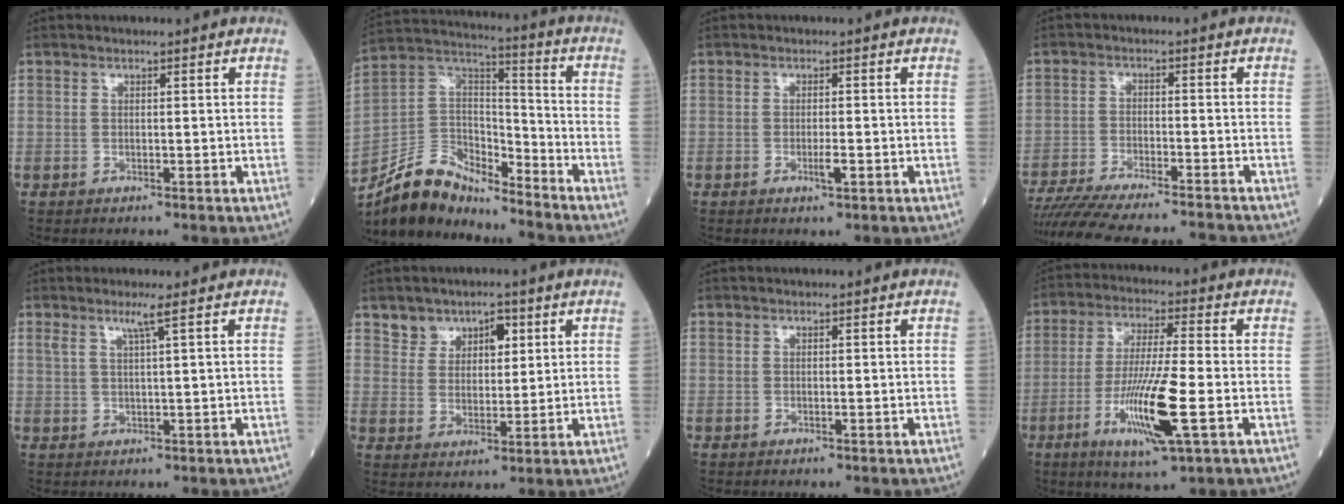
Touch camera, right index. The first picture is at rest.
{"total": 14.2, "force": [-12.7, 4.6, 4.2], "torque": [-0.073, 0.060, -0.234]}
{"total": 1.6, "force": [-0.6, 0.1, 1.5], "torque": [-0.030, -0.003, -0.008]}
{"total": 19.0, "force": [-17.4, 1.1, 7.5], "torque": [-0.139, -0.033, -0.255]}
{"total": 2.1, "force": [1.2, -0.7, 1.6], "torque": [-0.038, -0.003, 0.029]}
{"total": 5.3, "force": [3.3, 3.7, 2.0], "torque": [-0.024, 0.013, 0.061]}
{"total": 0.0}
{"total": 12.2, "force": [-3.8, 0.3, 11.6], "torque": [-0.227, -0.018, -0.068]}